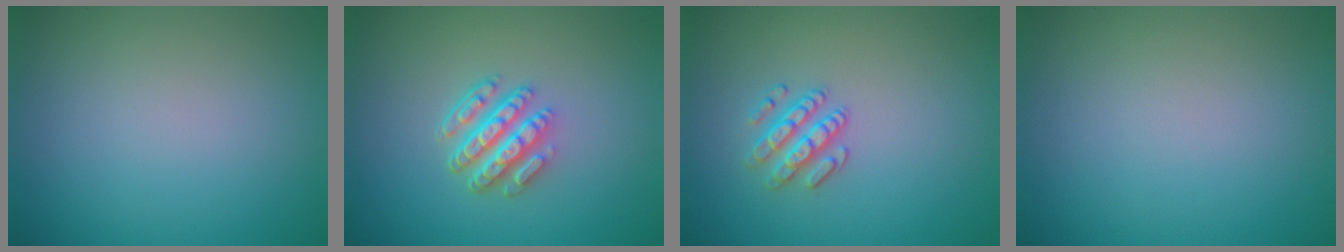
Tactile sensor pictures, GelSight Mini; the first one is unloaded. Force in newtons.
{"total": 4.7, "press": 3.5, "slide": 3.1}
{"total": 2.5, "press": 2.4, "slide": 0.6}
{"total": 0.0}